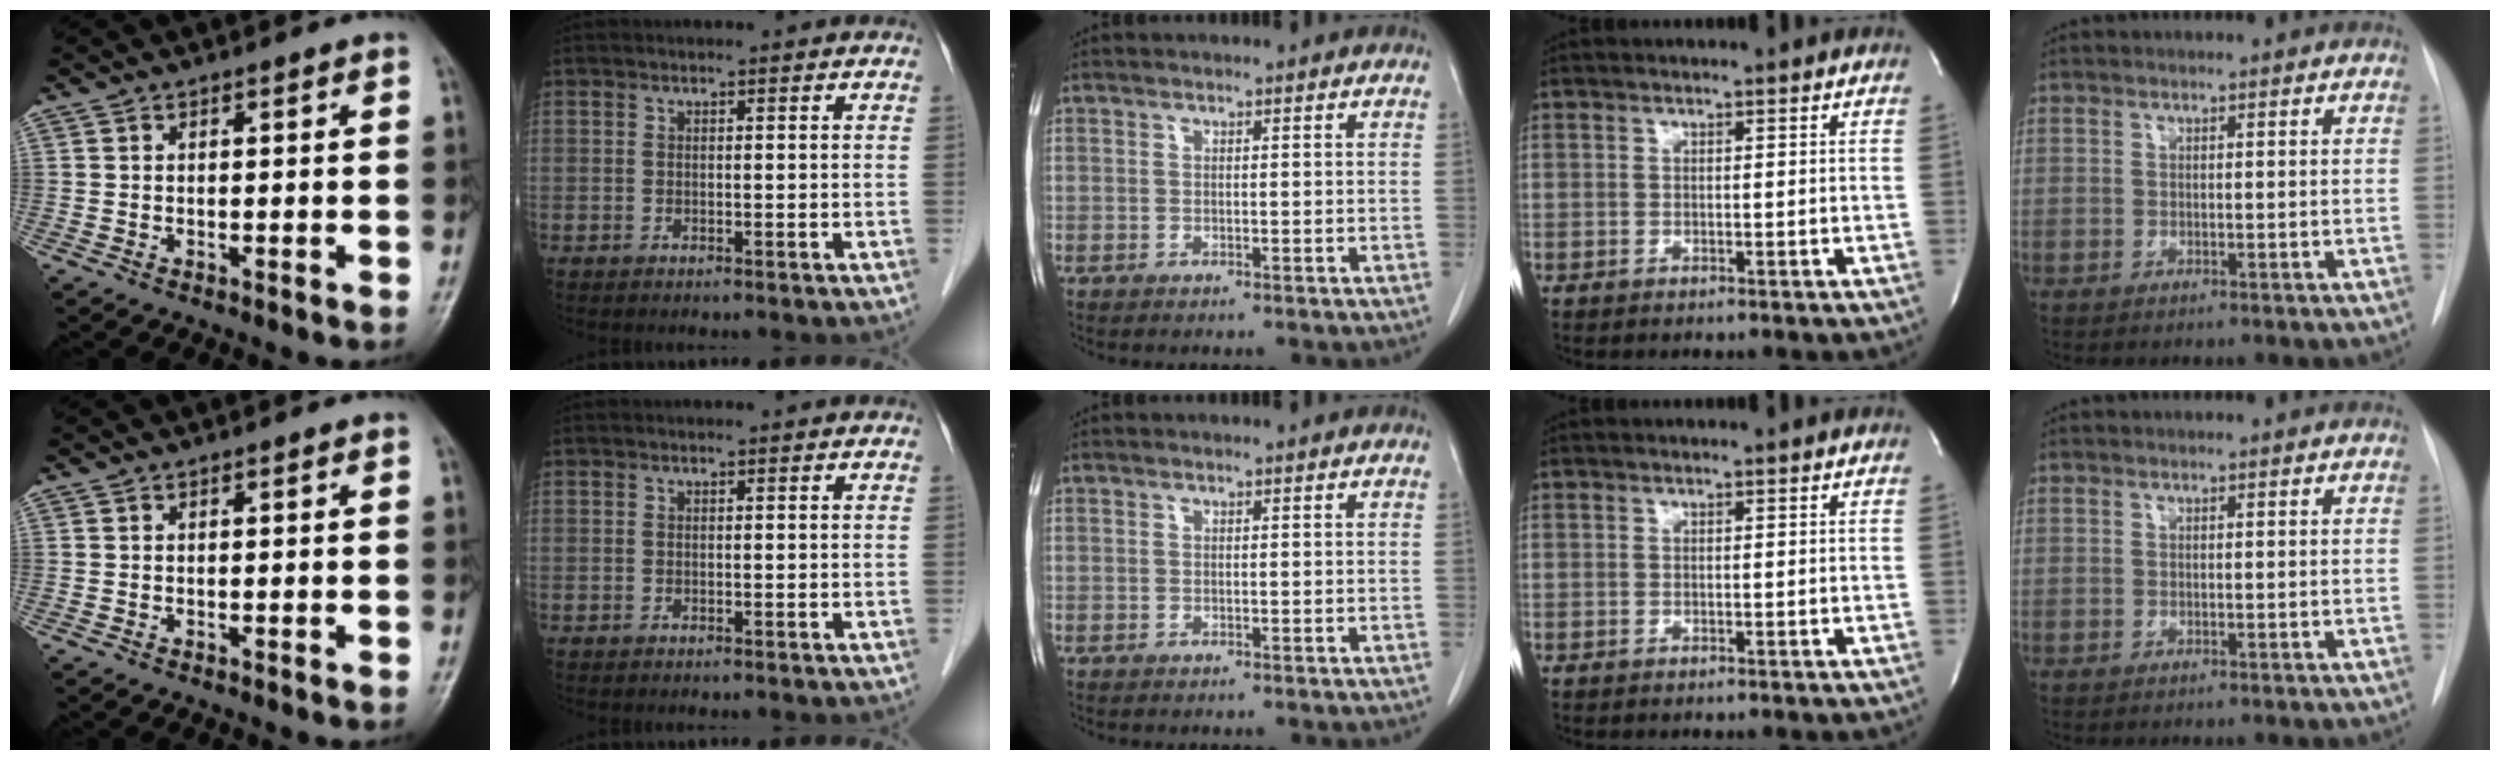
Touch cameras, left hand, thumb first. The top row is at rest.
{}